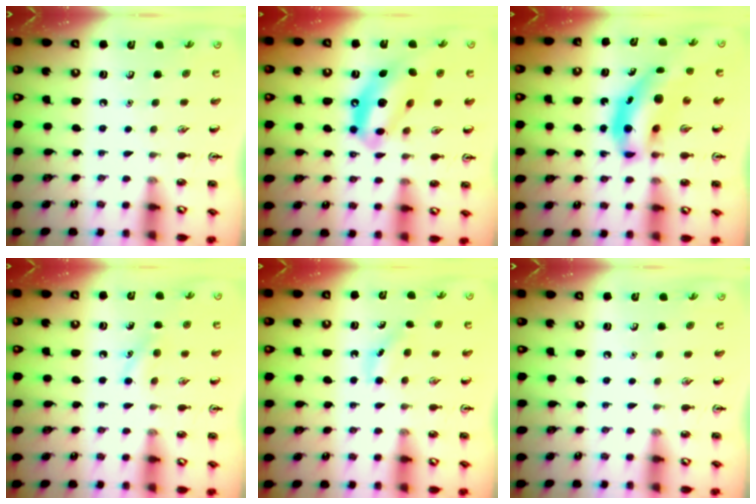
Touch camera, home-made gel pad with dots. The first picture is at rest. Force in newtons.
{"total": 13.0, "press": 12.5, "slide": 3.8}
{"total": 10.5, "press": 10.0, "slide": 3.0}
{"total": 7.3, "press": 7.1, "slide": 1.7}
{"total": 3.5, "press": 3.3, "slide": 1.0}
{"total": 0.0}